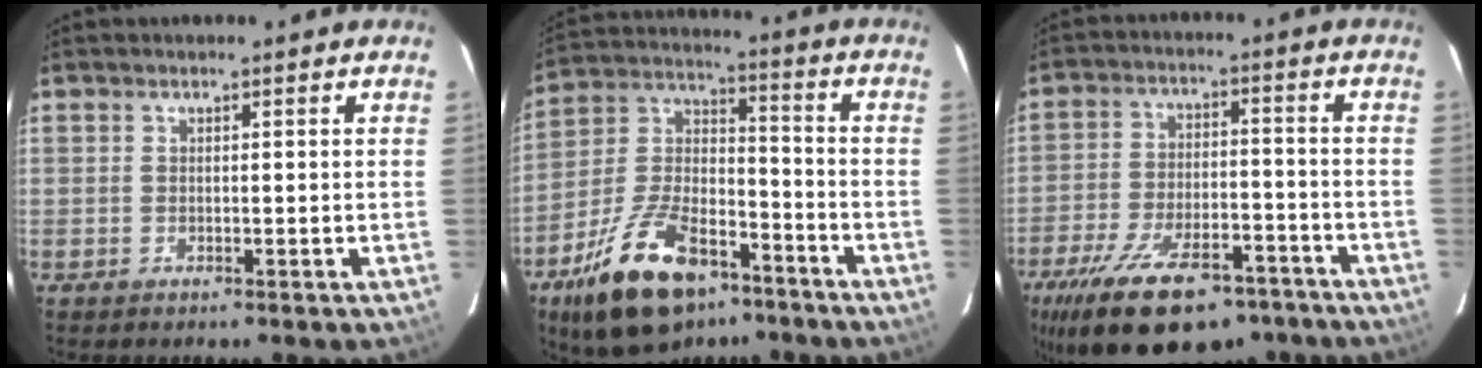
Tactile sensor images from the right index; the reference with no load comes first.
{"total": 20.5, "force": [-12.4, 10.0, 12.9], "torque": [-0.255, 0.008, -0.208]}
{"total": 22.6, "force": [-16.0, 9.6, 12.8], "torque": [-0.249, -0.024, -0.240]}